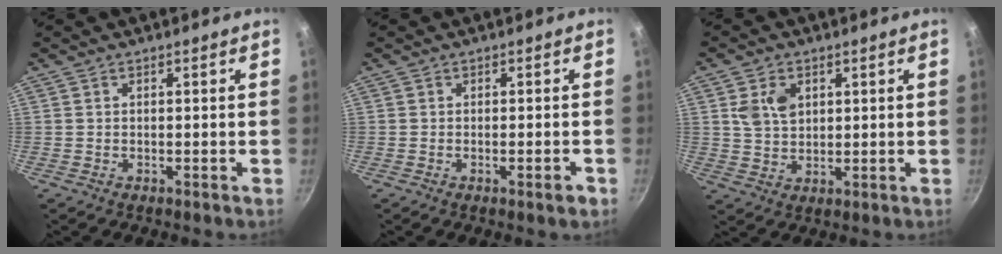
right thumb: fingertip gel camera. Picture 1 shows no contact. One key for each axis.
{"total": 2.0, "fx": -0.9, "fy": 0.3, "fz": 1.7, "tx": -0.021, "ty": 0.007, "tz": -0.012}
{"total": 6.0, "fx": 1.9, "fy": 4.4, "fz": 3.6, "tx": -0.052, "ty": -0.007, "tz": 0.037}